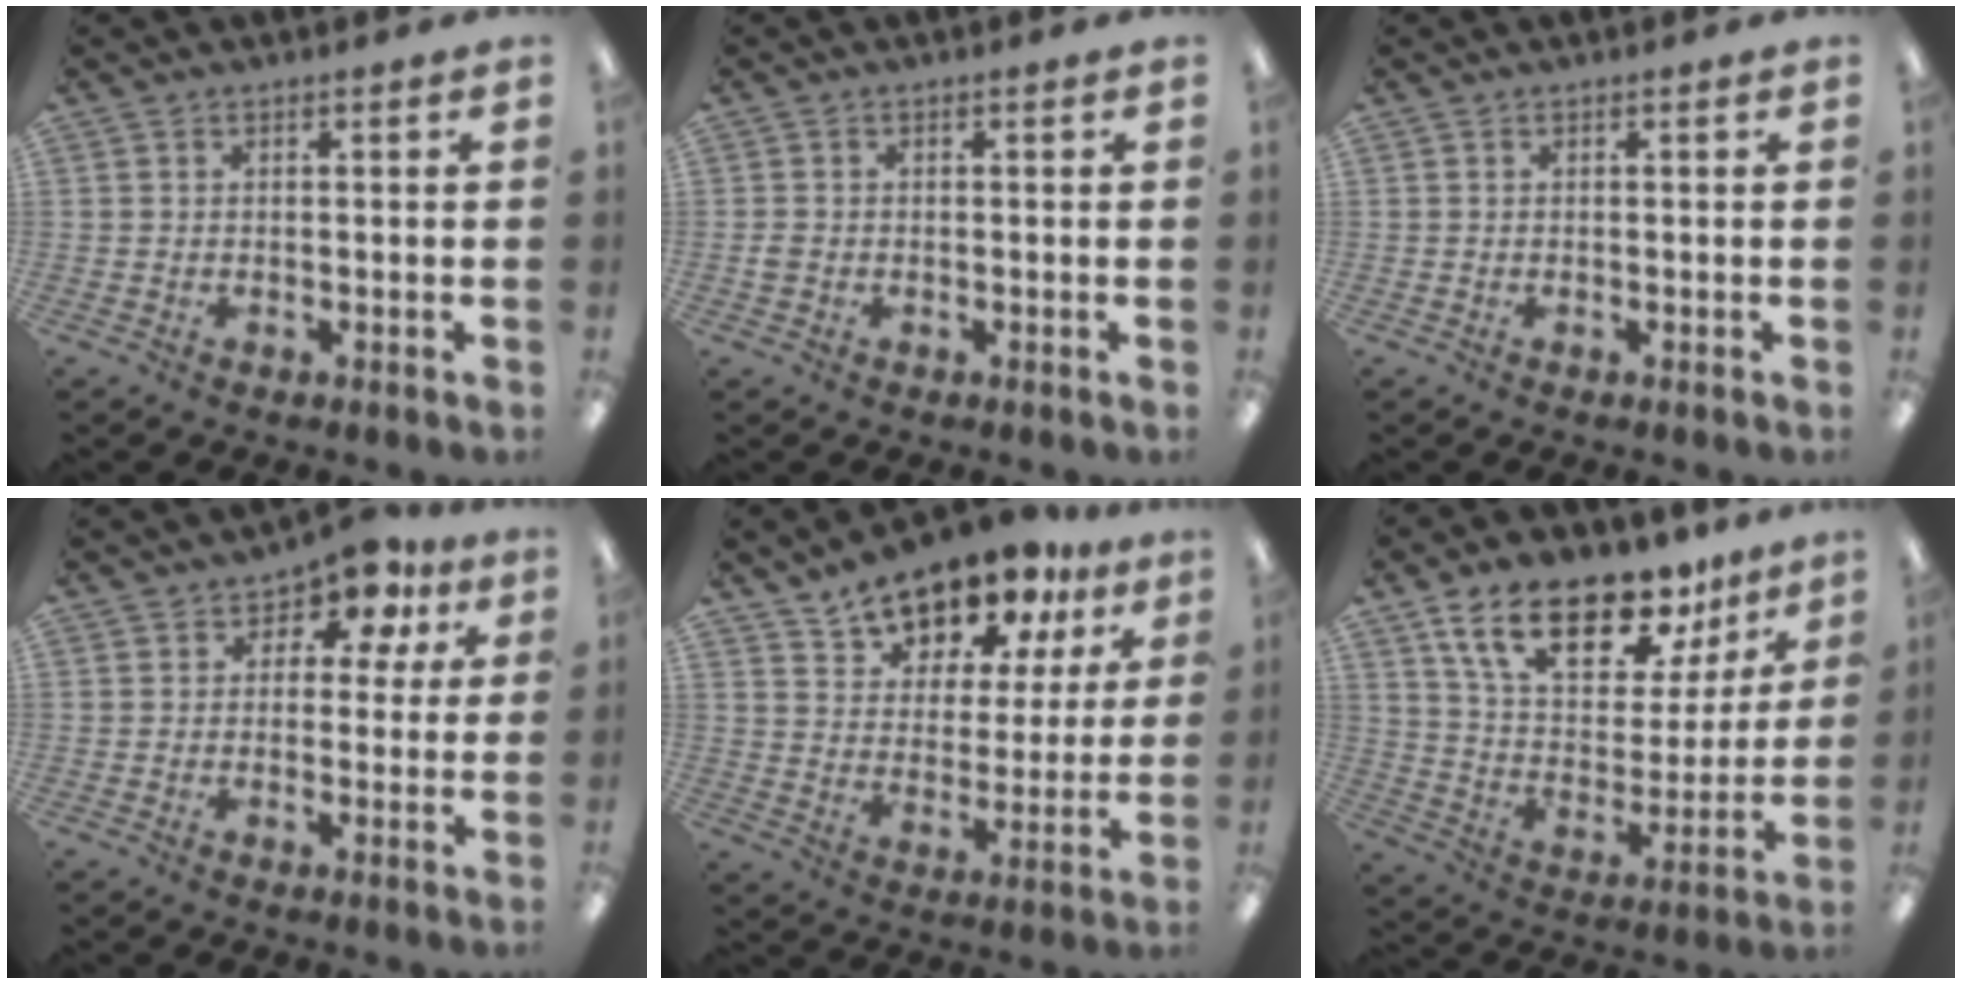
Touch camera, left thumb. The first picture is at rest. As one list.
[{"total": 1.6, "force": [-0.4, 1.3, 0.8], "torque": [-0.014, 0.004, -0.008]}, {"total": 0.0}, {"total": 7.1, "force": [4.0, 4.7, 3.5], "torque": [-0.050, -0.020, 0.068]}, {"total": 13.5, "force": [11.6, 5.9, 3.3], "torque": [-0.059, -0.088, 0.213]}, {"total": 19.7, "force": [13.6, 9.3, 10.9], "torque": [-0.190, -0.077, 0.240]}]